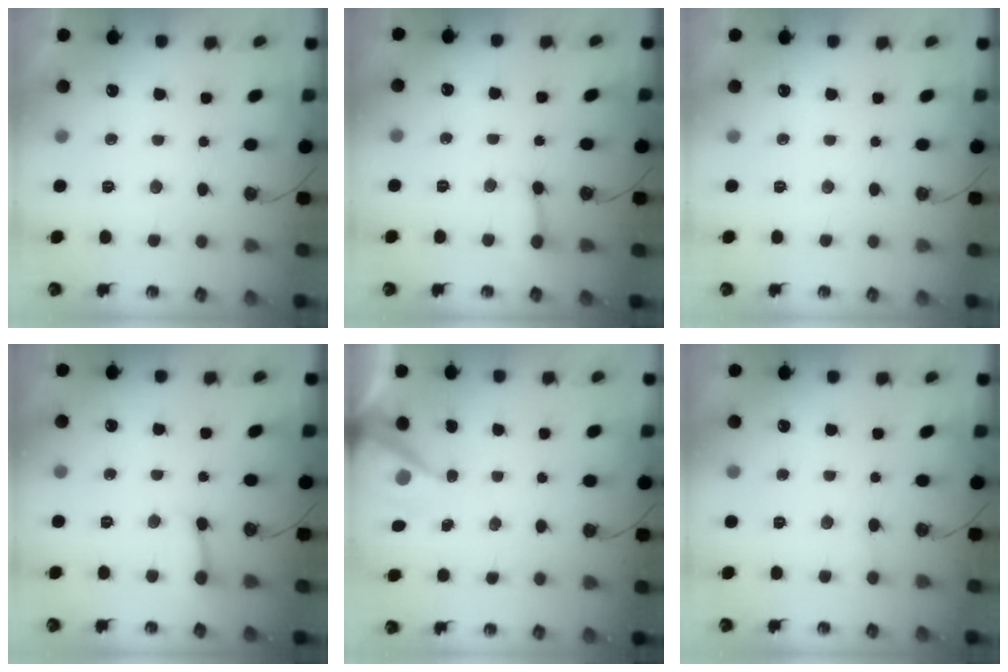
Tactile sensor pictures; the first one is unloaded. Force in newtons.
{"total": 2.7, "press": 2.7, "slide": 0.1}
{"total": 0.0}
{"total": 2.9, "press": 2.9, "slide": 0.4}
{"total": 6.8, "press": 6.8, "slide": 0.5}
{"total": 2.9, "press": 2.9, "slide": 0.2}